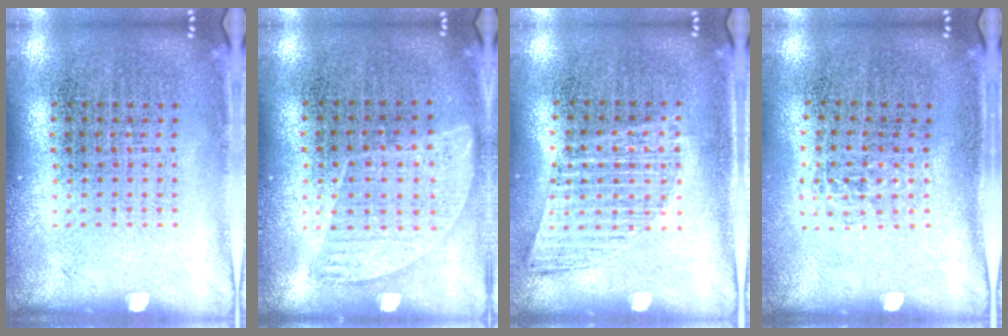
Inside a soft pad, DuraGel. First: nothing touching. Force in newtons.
{"total": 0.9, "press": 0.7, "slide": 0.5}
{"total": 1.0, "press": 1.0, "slide": 0.2}
{"total": 0.6, "press": 0.5, "slide": 0.5}